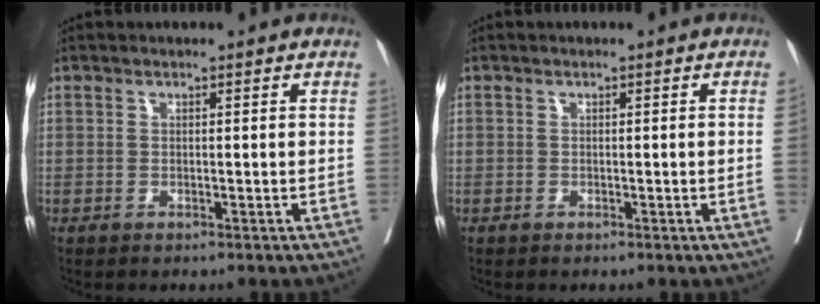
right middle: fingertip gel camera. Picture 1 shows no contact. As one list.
[{"total": 0.5, "force": [-0.1, -0.1, 0.5], "torque": [-0.010, -0.001, 0.000]}]